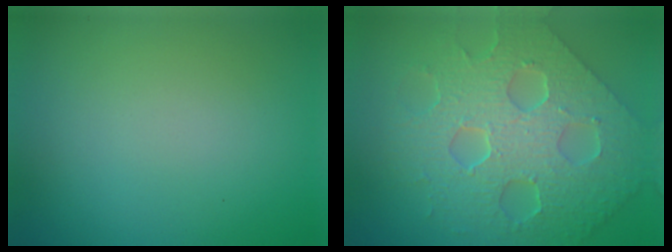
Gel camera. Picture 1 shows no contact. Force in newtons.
{"total": 8.7, "press": 6.4, "slide": 5.9}